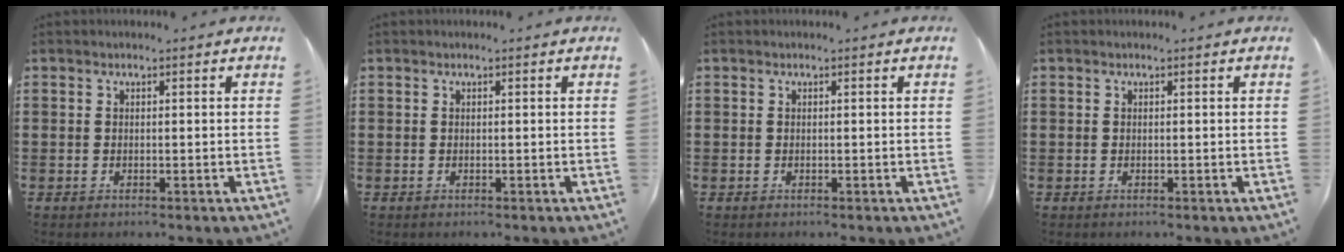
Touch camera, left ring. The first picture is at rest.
{"total": 0.0}
{"total": 0.0}
{"total": 0.0}